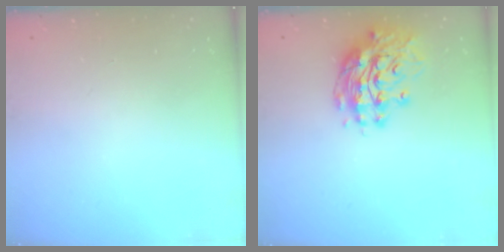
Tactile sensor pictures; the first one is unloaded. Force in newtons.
{"total": 14.0, "press": 14.0, "slide": 1.3}